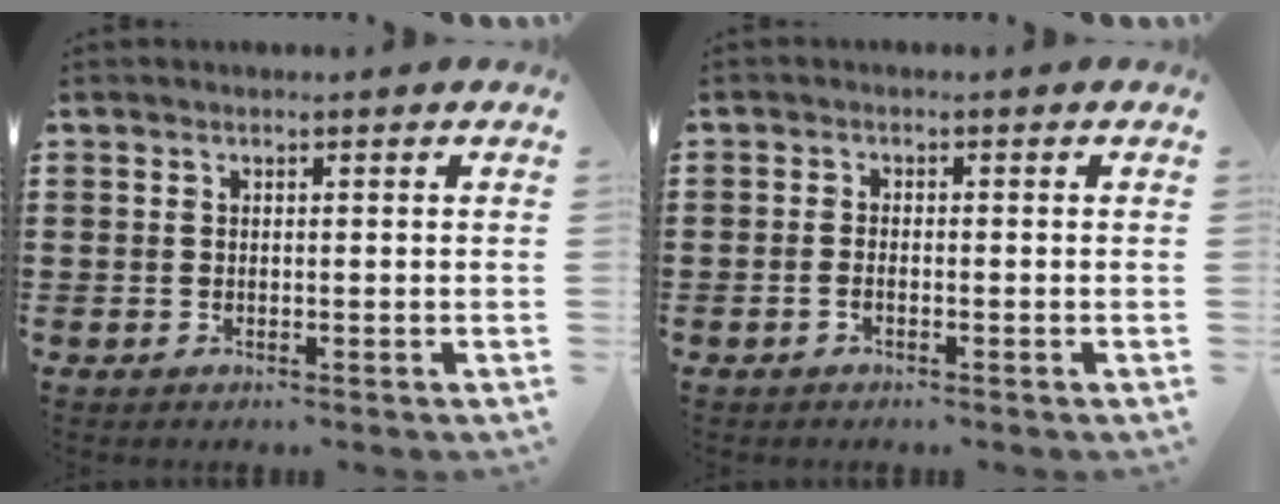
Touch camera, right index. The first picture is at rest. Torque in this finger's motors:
{"motor_torque": [0.45, 0.63, -0.04, 0.00]}